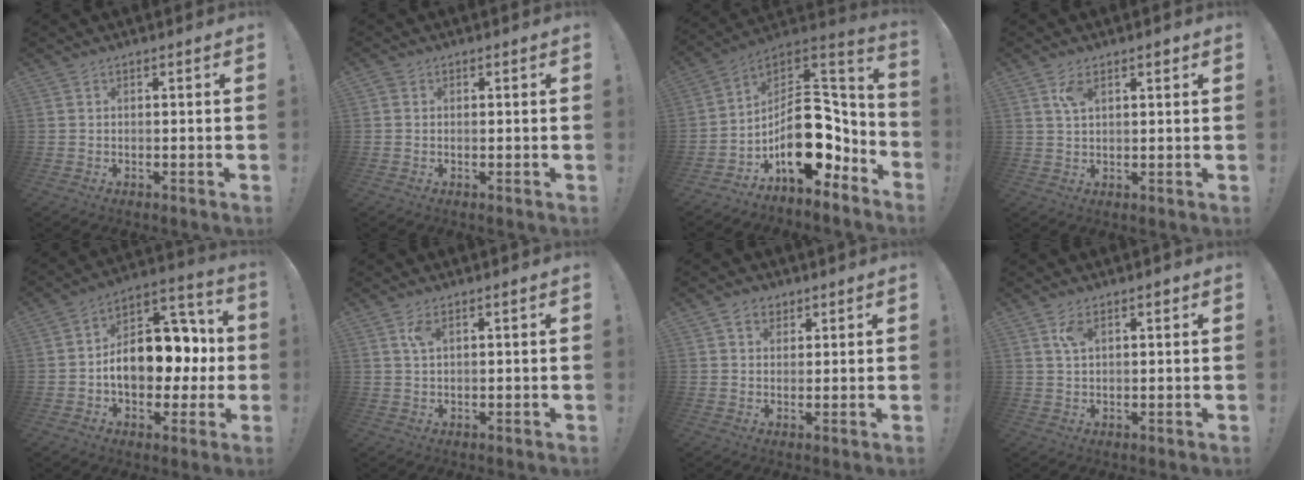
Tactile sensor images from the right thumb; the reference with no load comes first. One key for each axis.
{"total": 0.7, "fx": 0.1, "fy": 0.6, "fz": 0.2, "tx": -0.008, "ty": 0.004, "tz": 0.002}
{"total": 20.8, "fx": -4.2, "fy": 12.9, "fz": 15.8, "tx": -0.218, "ty": 0.010, "tz": -0.058}
{"total": 4.4, "fx": 2.2, "fy": 1.8, "fz": 3.4, "tx": -0.046, "ty": -0.008, "tz": 0.033}
{"total": 16.7, "fx": -1.5, "fy": 11.5, "fz": 12.1, "tx": -0.181, "ty": 0.021, "tz": -0.018}
{"total": 3.2, "fx": 1.4, "fy": 1.1, "fz": 2.7, "tx": -0.041, "ty": -0.003, "tz": 0.021}
{"total": 4.4, "fx": 2.6, "fy": 3.3, "fz": 1.3, "tx": -0.014, "ty": -0.008, "tz": 0.046}
{"total": 4.0, "fx": 1.9, "fy": 1.7, "fz": 3.0, "tx": -0.040, "ty": -0.008, "tz": 0.029}